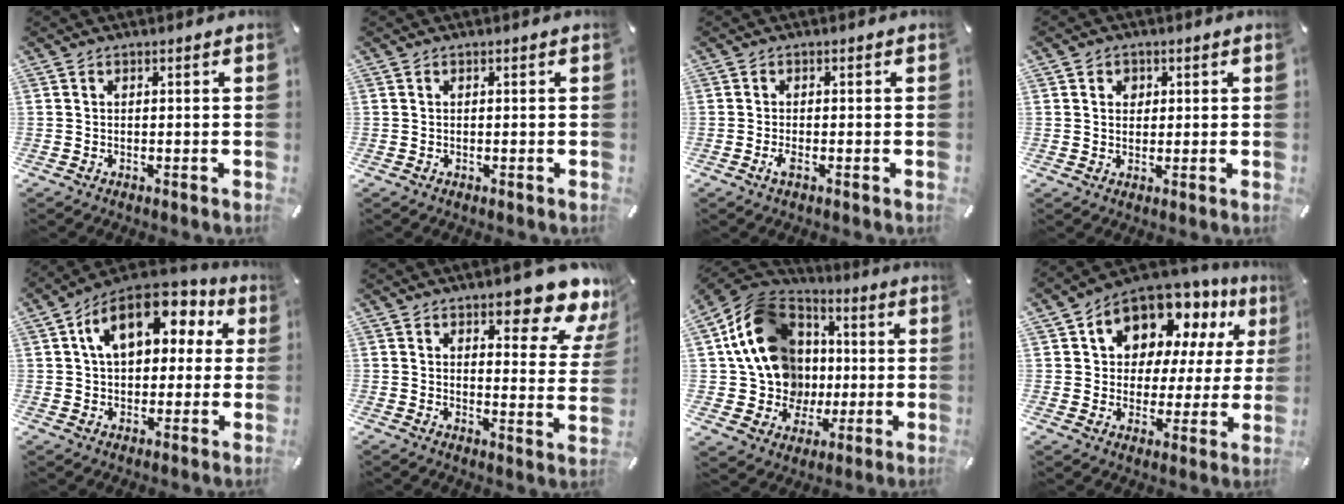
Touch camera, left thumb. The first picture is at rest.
{"total": 0.0}
{"total": 1.9, "force": [-0.8, 0.5, 1.7], "torque": [-0.037, -0.003, -0.016]}
{"total": 2.9, "force": [0.6, 2.7, 0.9], "torque": [-0.008, 0.000, 0.005]}
{"total": 15.3, "force": [5.8, 9.9, 10.2], "torque": [-0.174, -0.012, 0.103]}
{"total": 10.9, "force": [8.6, 3.7, 5.5], "torque": [-0.061, -0.068, 0.147]}
{"total": 20.3, "force": [2.6, 17.9, 9.2], "torque": [-0.176, -0.012, 0.073]}
{"total": 13.2, "force": [8.4, 8.8, 5.0], "torque": [-0.093, -0.059, 0.154]}